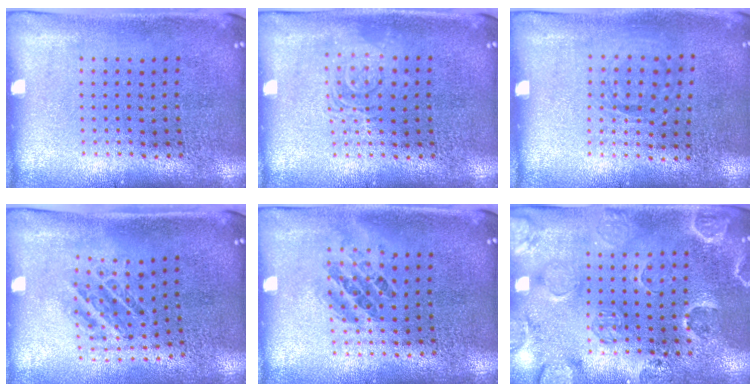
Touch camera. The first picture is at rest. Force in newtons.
{"total": 2.3, "press": 2.3, "slide": 0.5}
{"total": 0.9, "press": 0.8, "slide": 0.4}
{"total": 1.1, "press": 1.1, "slide": 0.2}
{"total": 1.0, "press": 0.9, "slide": 0.5}
{"total": 2.4, "press": 2.1, "slide": 1.3}